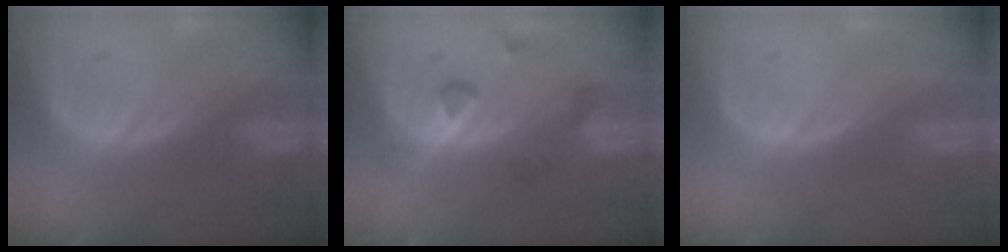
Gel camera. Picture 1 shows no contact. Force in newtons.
{"total": 4.4, "press": 4.3, "slide": 0.7}
{"total": 0.0}